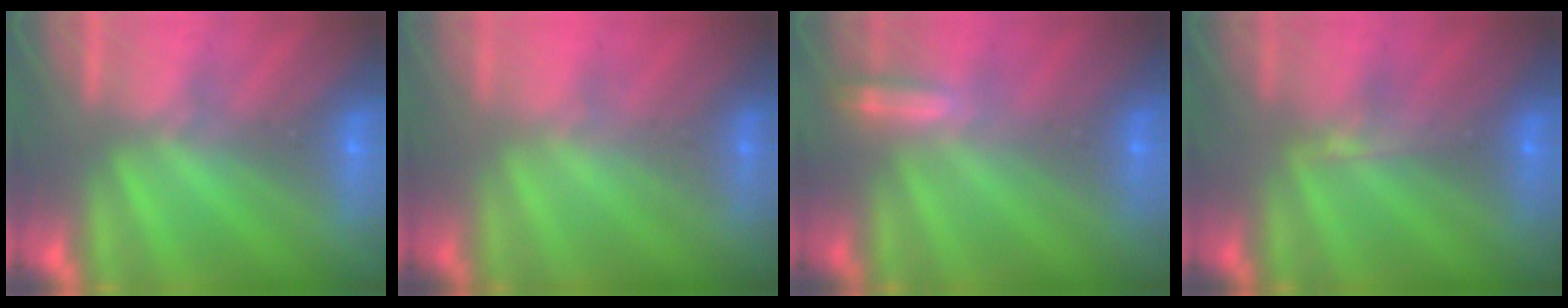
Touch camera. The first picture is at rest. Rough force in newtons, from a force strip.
{"total": 1.7}
{"total": 1.9}
{"total": 2.8}